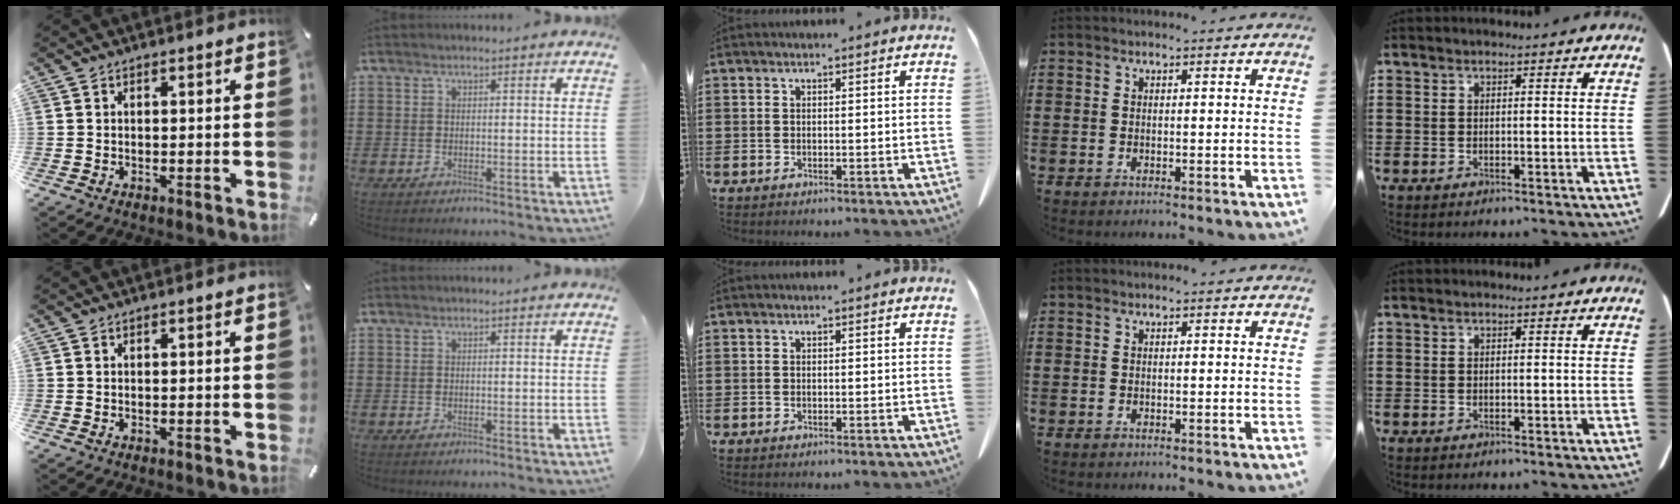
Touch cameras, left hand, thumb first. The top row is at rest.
{}